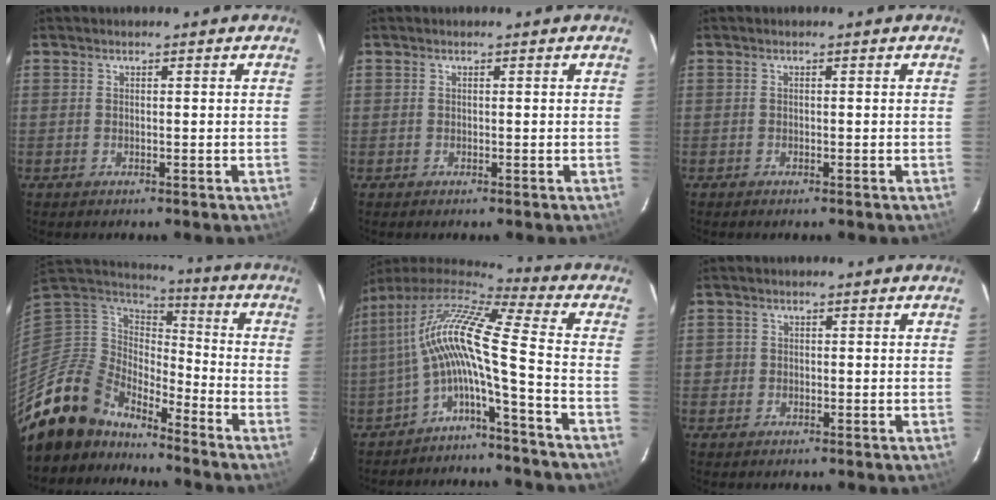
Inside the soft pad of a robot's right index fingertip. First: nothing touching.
{"total": 0.8, "force": [-0.1, 0.8, 0.1], "torque": [0.000, 0.002, 0.000]}
{"total": 0.9, "force": [-0.6, 0.4, 0.5], "torque": [-0.009, -0.003, -0.010]}
{"total": 17.4, "force": [-15.3, 7.2, 3.9], "torque": [-0.103, 0.004, -0.281]}
{"total": 12.6, "force": [-3.0, -0.6, 12.2], "torque": [-0.212, -0.004, -0.059]}
{"total": 2.2, "force": [-0.7, 2.0, 0.6], "torque": [-0.014, 0.001, -0.011]}